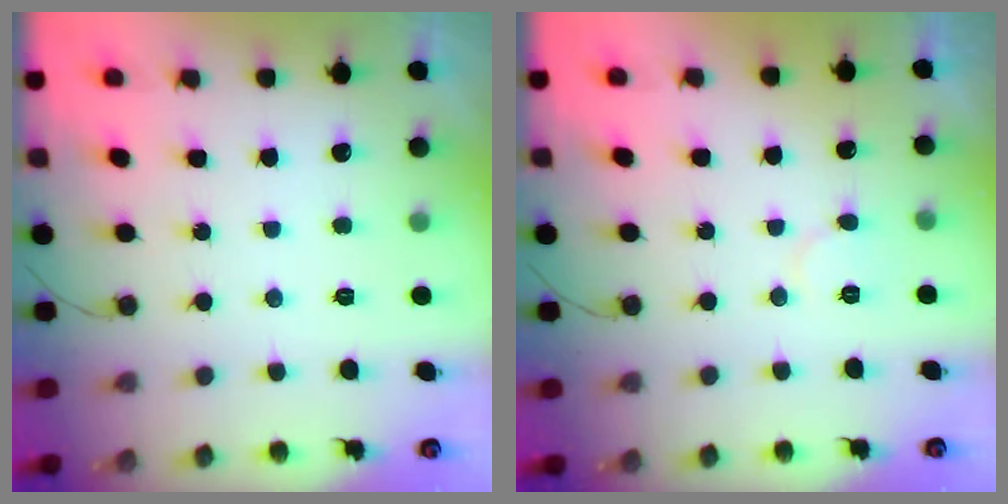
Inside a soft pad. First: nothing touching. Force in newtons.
{"total": 3.9, "press": 3.8, "slide": 0.5}